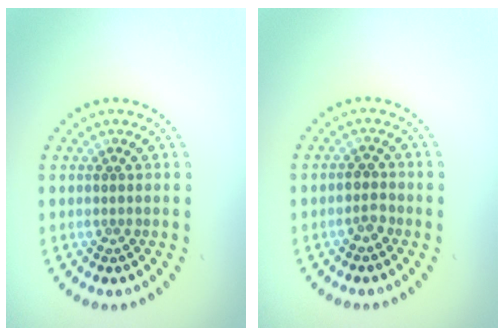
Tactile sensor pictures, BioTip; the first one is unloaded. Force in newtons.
{"total": 1.5, "press": 1.3, "slide": 0.6}